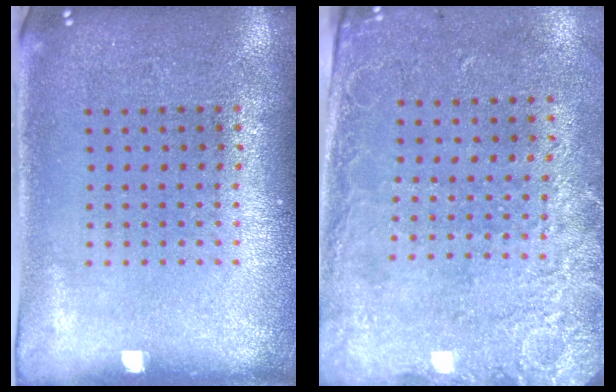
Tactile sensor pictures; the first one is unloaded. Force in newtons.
{"total": 2.6, "press": 2.0, "slide": 1.7}